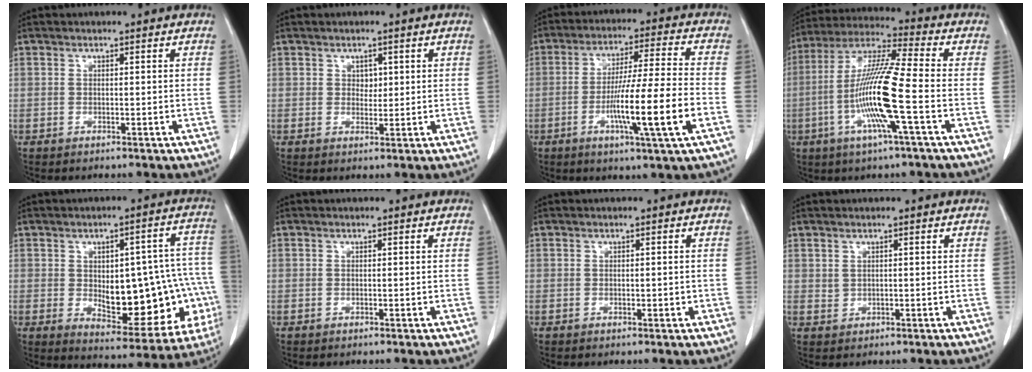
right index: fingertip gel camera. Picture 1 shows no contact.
{"total": 1.8, "force": [0.6, 1.3, 1.1], "torque": [-0.011, -0.004, 0.009]}
{"total": 13.4, "force": [-4.1, -0.7, 12.7], "torque": [-0.225, -0.008, -0.076]}
{"total": 14.2, "force": [-3.5, -0.2, 13.8], "torque": [-0.277, -0.004, -0.077]}
{"total": 20.5, "force": [-2.9, 8.4, 18.4], "torque": [-0.177, 0.036, -0.006]}
{"total": 0.0}
{"total": 1.0, "force": [-0.2, 0.5, 0.8], "torque": [-0.012, 0.002, 0.000]}
{"total": 1.0, "force": [0.6, 0.7, 0.3], "torque": [0.003, -0.003, 0.013]}